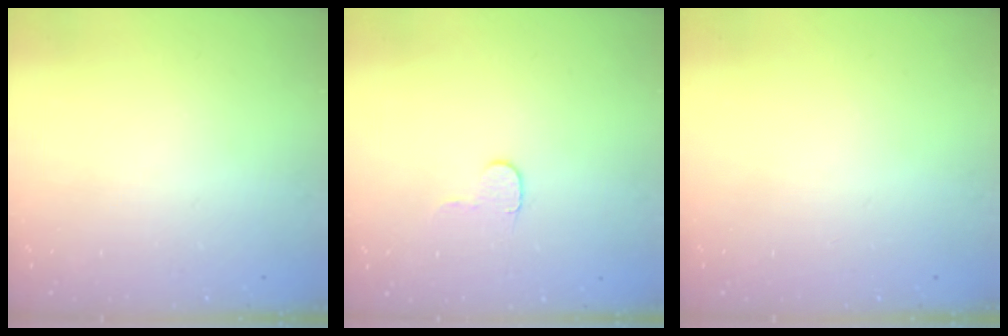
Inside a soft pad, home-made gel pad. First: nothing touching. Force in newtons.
{"total": 4.7, "press": 4.7, "slide": 0.5}
{"total": 0.0}